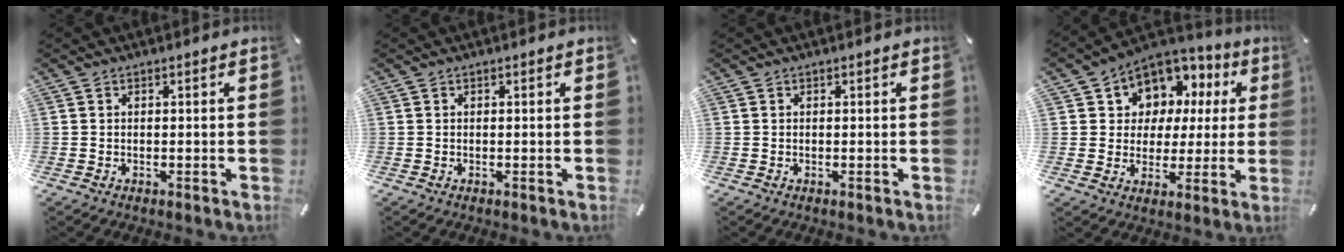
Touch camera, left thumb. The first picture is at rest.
{"total": 0.0}
{"total": 0.0}
{"total": 9.1, "force": [4.4, 7.8, 2.0], "torque": [-0.058, -0.038, 0.085]}